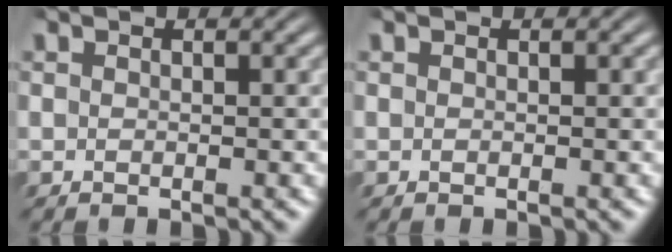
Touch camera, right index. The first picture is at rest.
{"total": 0.0}